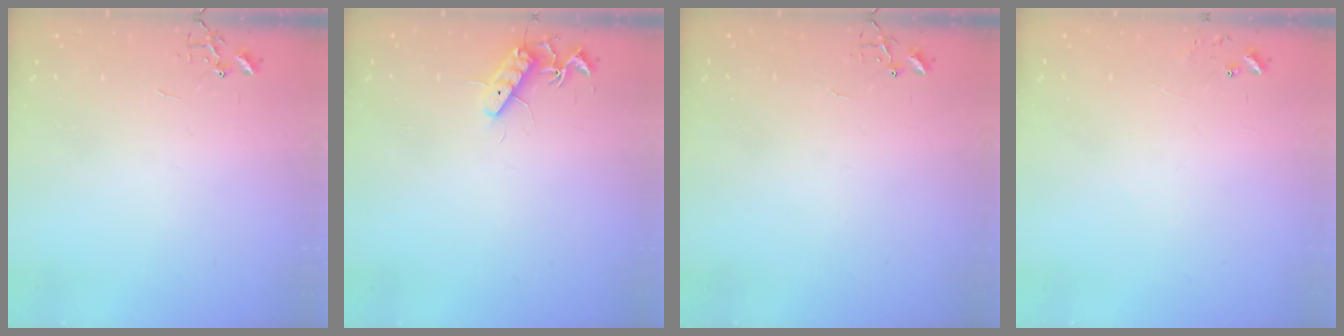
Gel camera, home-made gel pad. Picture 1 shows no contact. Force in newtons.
{"total": 11.5, "press": 11.5, "slide": 1.0}
{"total": 4.9, "press": 4.8, "slide": 0.6}
{"total": 6.3, "press": 6.3, "slide": 0.5}